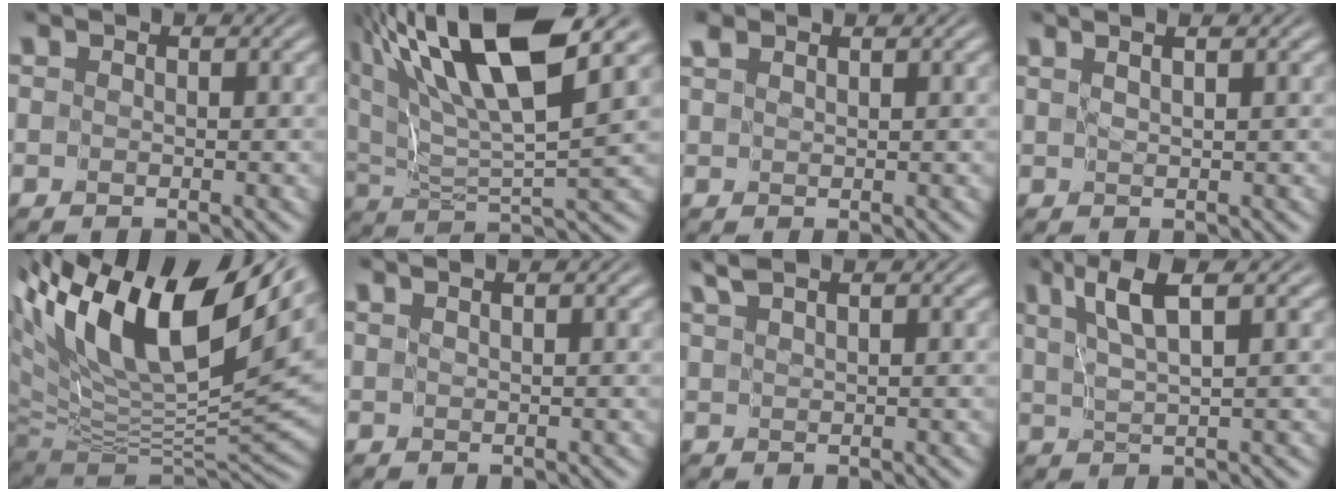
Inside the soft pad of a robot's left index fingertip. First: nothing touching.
{"total": 14.3, "force": [7.8, 3.6, 11.5], "torque": [-0.217, 0.020, 0.137]}
{"total": 1.5, "force": [1.4, 0.0, 0.5], "torque": [-0.012, 0.002, 0.026]}
{"total": 3.5, "force": [2.3, 1.3, 2.2], "torque": [-0.012, 0.029, 0.001]}
{"total": 15.1, "force": [7.4, 6.1, 11.6], "torque": [-0.214, 0.031, 0.128]}
{"total": 2.4, "force": [1.8, 0.8, 1.4], "torque": [-0.012, 0.015, 0.000]}
{"total": 2.5, "force": [2.1, 0.2, 1.4], "torque": [-0.017, 0.008, 0.033]}
{"total": 4.2, "force": [2.4, 0.5, 3.5], "torque": [-0.064, 0.005, 0.047]}